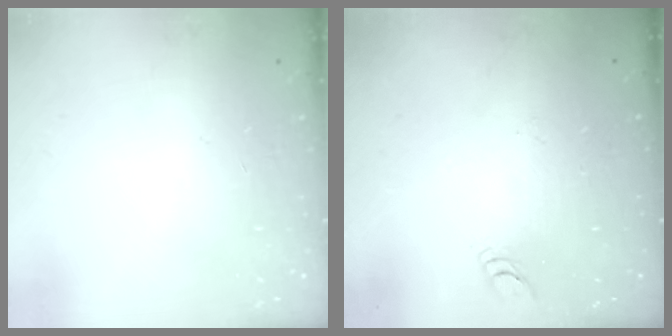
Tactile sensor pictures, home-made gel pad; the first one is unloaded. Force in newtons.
{"total": 3.6, "press": 3.6, "slide": 0.3}